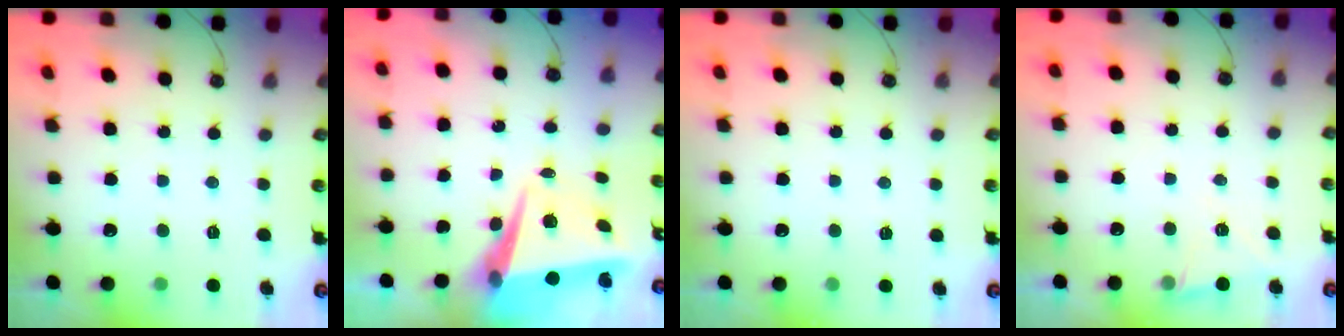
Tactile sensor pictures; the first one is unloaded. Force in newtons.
{"total": 9.2, "press": 9.0, "slide": 1.8}
{"total": 2.8, "press": 2.2, "slide": 1.6}
{"total": 2.8, "press": 2.4, "slide": 1.4}